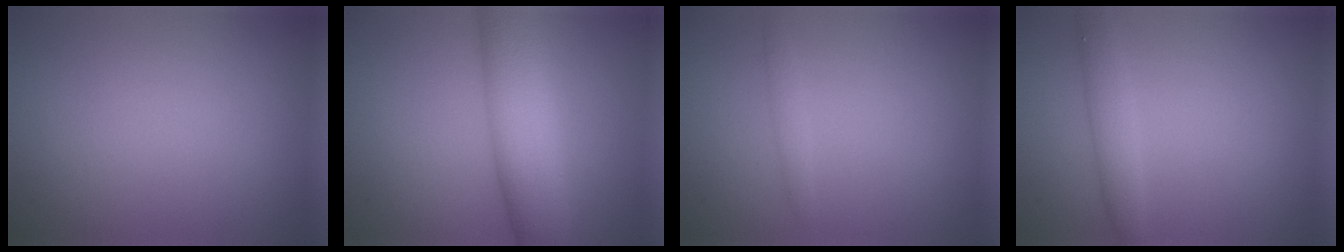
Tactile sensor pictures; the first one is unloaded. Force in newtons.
{"total": 7.9, "press": 7.9, "slide": 0.2}
{"total": 1.0, "press": 1.0, "slide": 0.1}
{"total": 2.4, "press": 2.4, "slide": 0.1}